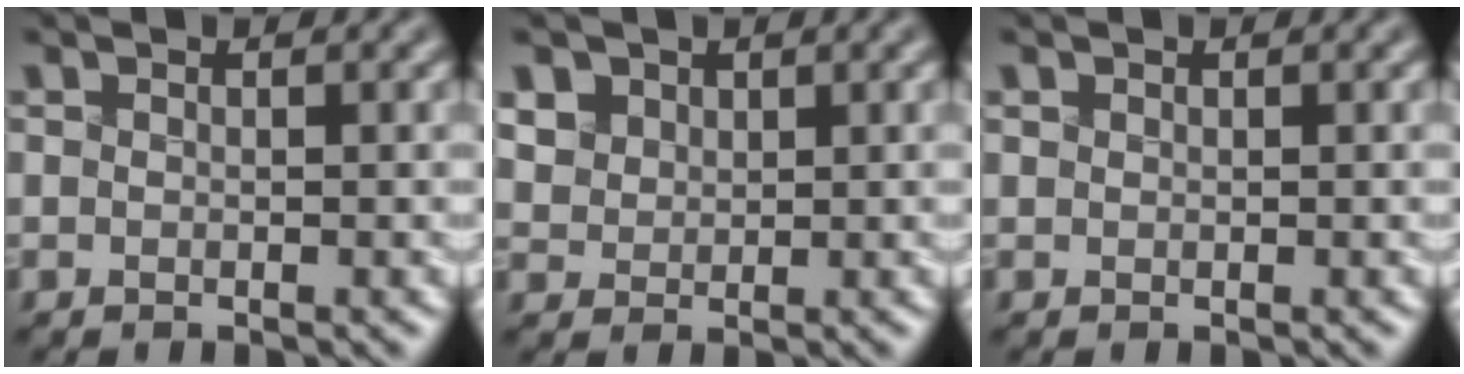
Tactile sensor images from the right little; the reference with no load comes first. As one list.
[{"total": 5.9, "force": [2.9, 4.5, 2.5], "torque": [-0.063, 0.016, 0.051]}, {"total": 0.7, "force": [0.3, 0.6, 0.3], "torque": [-0.012, 0.006, 0.011]}]